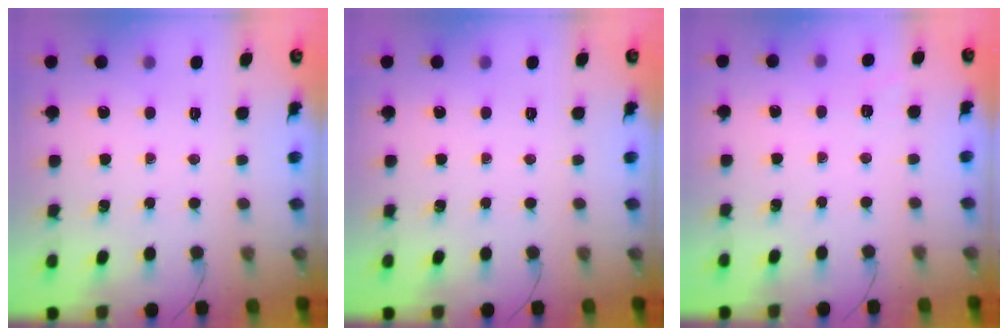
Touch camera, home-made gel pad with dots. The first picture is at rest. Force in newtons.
{"total": 0.0}
{"total": 2.0, "press": 1.2, "slide": 1.6}